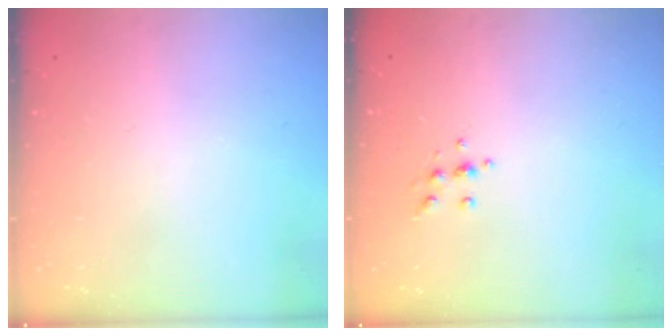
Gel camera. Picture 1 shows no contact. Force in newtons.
{"total": 5.4, "press": 5.3, "slide": 0.6}